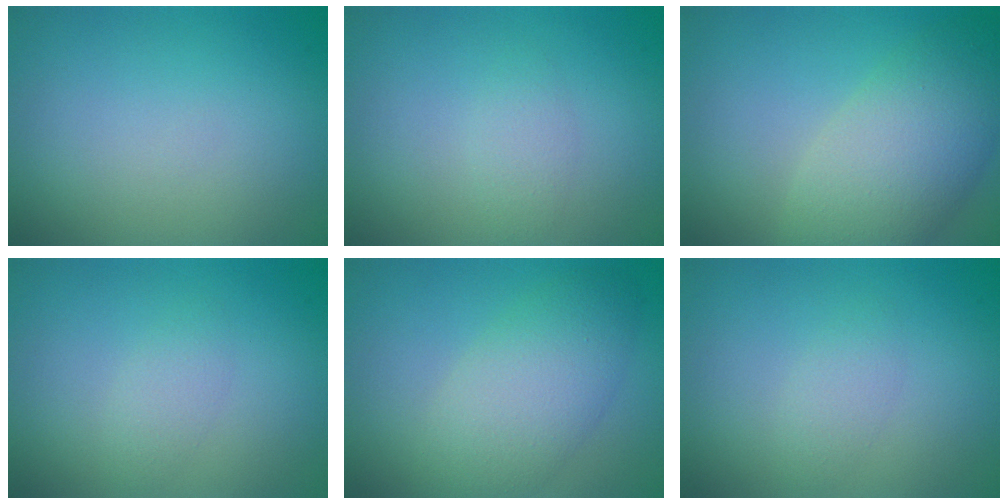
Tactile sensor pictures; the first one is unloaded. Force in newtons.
{"total": 1.4, "press": 1.4, "slide": 0.0}
{"total": 6.9, "press": 6.9, "slide": 0.4}
{"total": 1.5, "press": 1.5, "slide": 0.1}
{"total": 5.7, "press": 5.7, "slide": 0.4}
{"total": 1.5, "press": 1.5, "slide": 0.1}